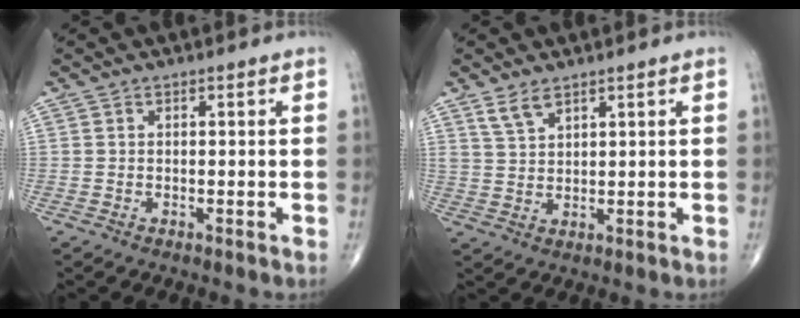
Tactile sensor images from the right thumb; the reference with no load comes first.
{"total": 3.6, "force": [2.7, 1.4, 1.9], "torque": [-0.038, -0.012, 0.060]}